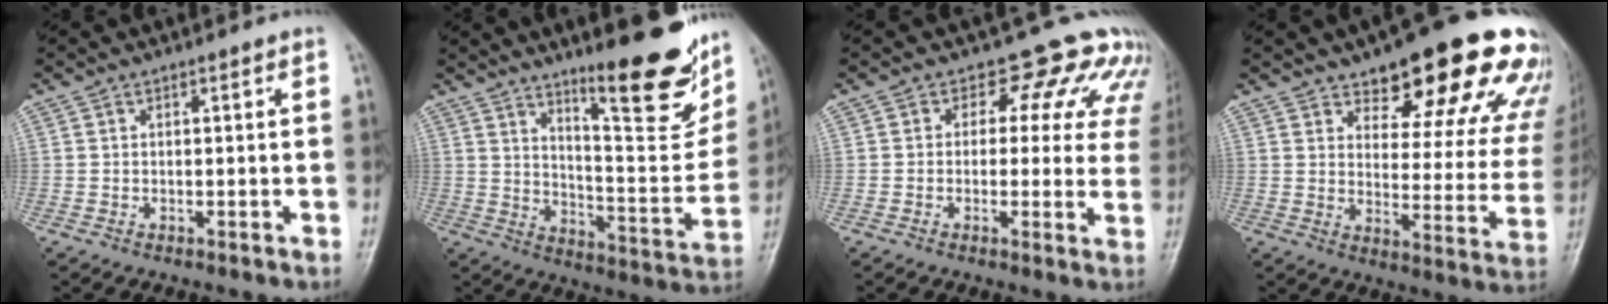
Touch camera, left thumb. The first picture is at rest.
{"total": 20.1, "force": [13.1, 4.9, 14.4], "torque": [-0.152, -0.086, 0.200]}
{"total": 10.6, "force": [7.6, 6.6, 3.5], "torque": [0.019, -0.023, 0.058]}
{"total": 22.8, "force": [15.7, 8.2, 14.4], "torque": [-0.136, -0.074, 0.196]}